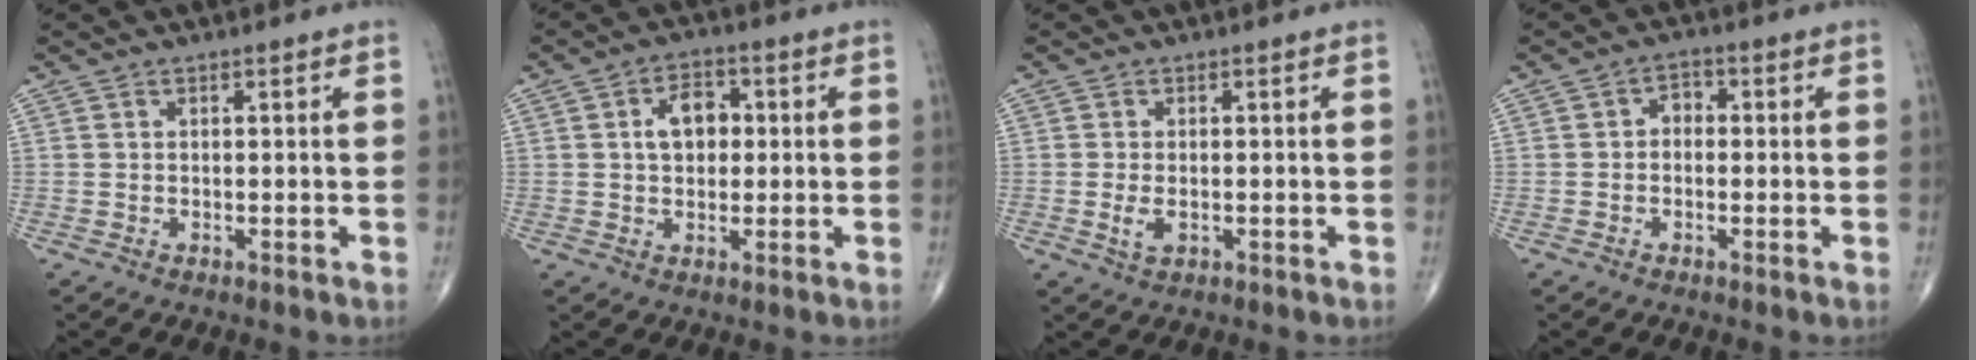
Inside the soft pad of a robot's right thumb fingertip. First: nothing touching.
{"total": 6.4, "force": [1.0, 4.3, 4.7], "torque": [-0.060, 0.011, 0.011]}
{"total": 2.6, "force": [-0.6, 1.4, 2.1], "torque": [-0.043, -0.004, -0.010]}
{"total": 2.6, "force": [-0.2, 2.0, 1.7], "torque": [-0.010, 0.013, -0.013]}